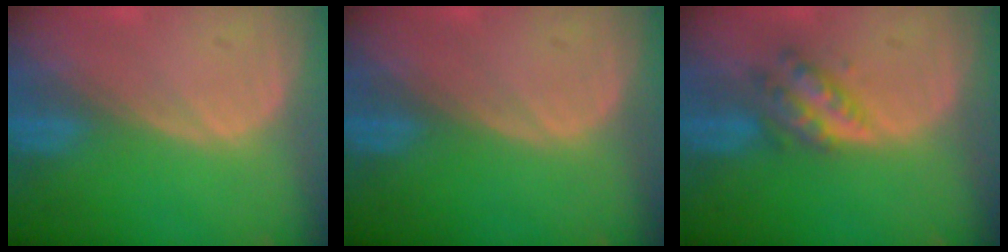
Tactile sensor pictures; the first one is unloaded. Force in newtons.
{"total": 0.0}
{"total": 4.6, "press": 4.6, "slide": 0.3}